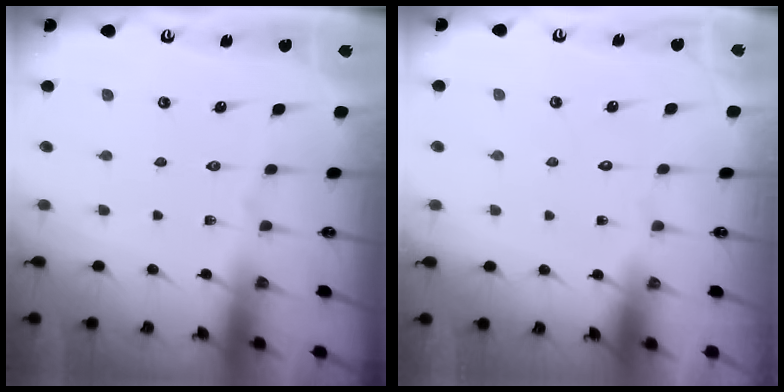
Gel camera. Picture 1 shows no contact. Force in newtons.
{"total": 1.5, "press": 1.5, "slide": 0.0}